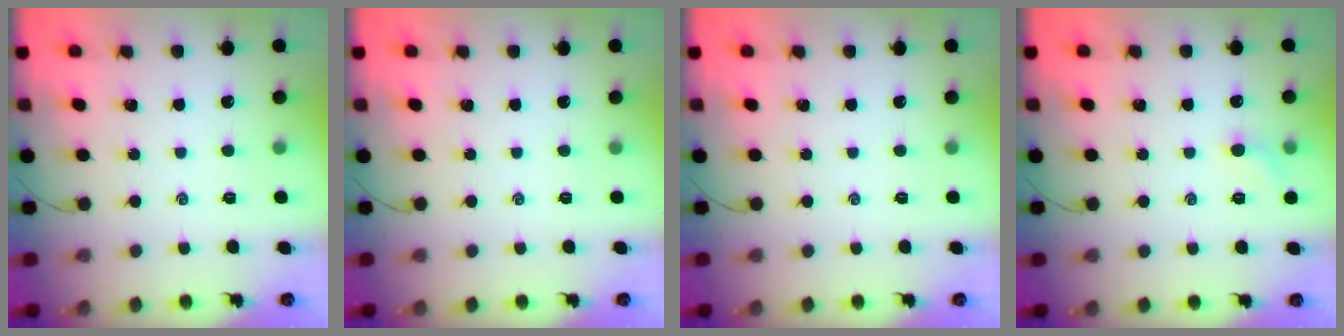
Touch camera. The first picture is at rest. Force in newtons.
{"total": 0.0}
{"total": 0.0}
{"total": 5.2, "press": 4.9, "slide": 1.8}